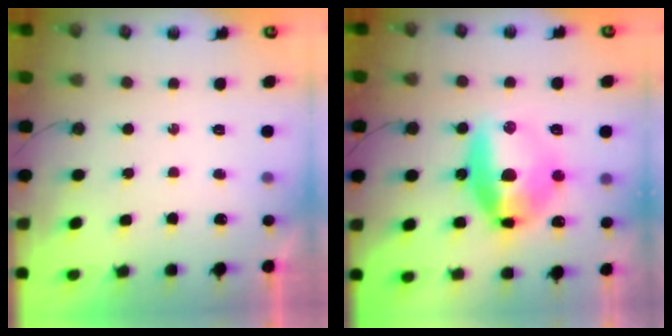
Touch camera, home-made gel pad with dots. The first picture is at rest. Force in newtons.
{"total": 16.1, "press": 15.9, "slide": 2.5}